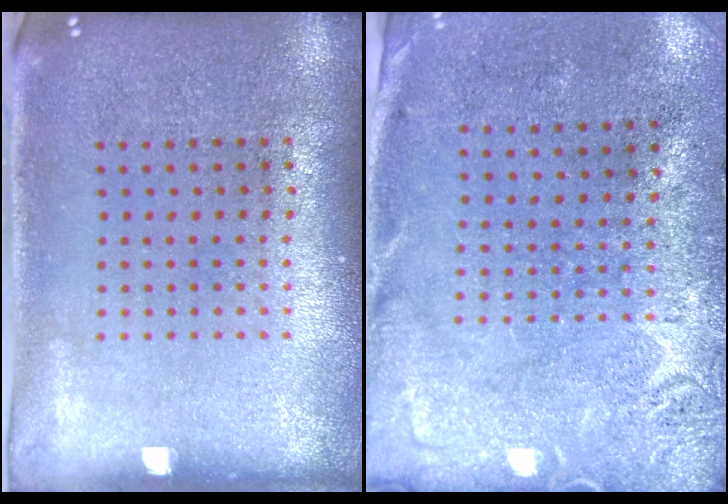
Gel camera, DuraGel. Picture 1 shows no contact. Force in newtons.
{"total": 2.7, "press": 2.2, "slide": 1.6}